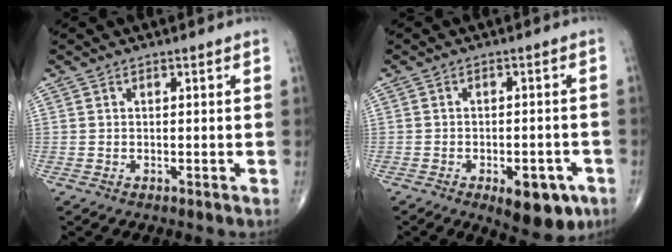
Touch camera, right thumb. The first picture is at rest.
{"total": 9.2, "force": [-4.6, 4.3, 6.6], "torque": [-0.062, 0.013, -0.054]}